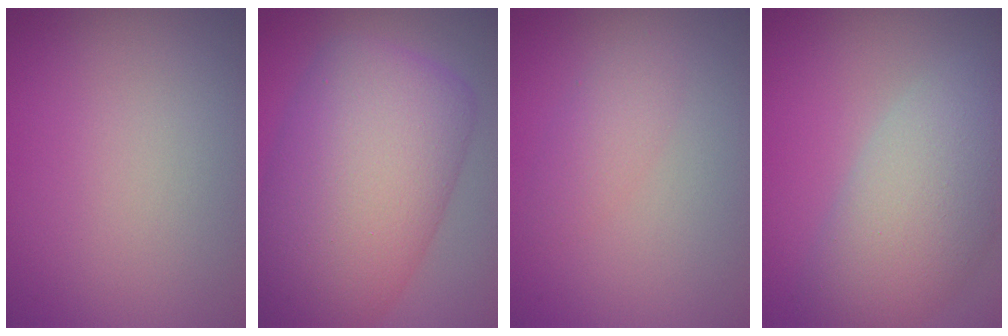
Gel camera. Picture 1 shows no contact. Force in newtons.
{"total": 14.0, "press": 14.0, "slide": 0.2}
{"total": 1.7, "press": 1.7, "slide": 0.0}
{"total": 7.5, "press": 7.5, "slide": 0.6}